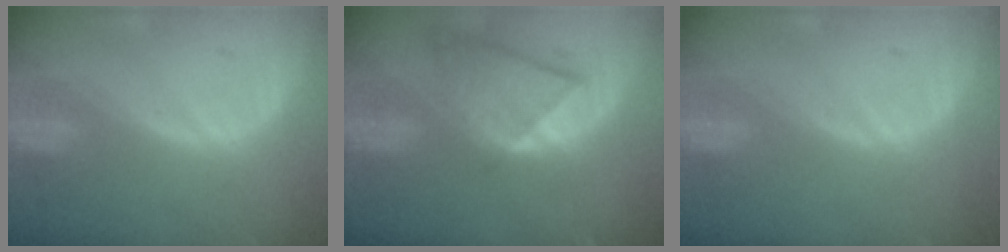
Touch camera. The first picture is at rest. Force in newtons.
{"total": 8.0, "press": 7.3, "slide": 3.4}
{"total": 0.0}